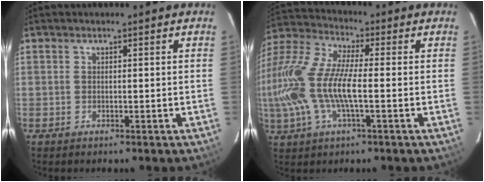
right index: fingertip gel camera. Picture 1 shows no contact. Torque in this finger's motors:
{"motor_torque": [0.66, -0.25, 1.00, 0.21]}